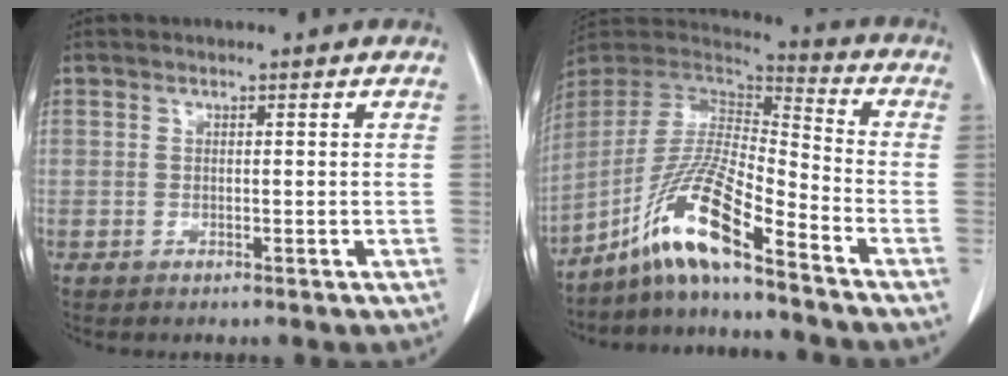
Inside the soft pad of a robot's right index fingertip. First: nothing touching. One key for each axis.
{"total": 13.3, "fx": -9.4, "fy": 0.3, "fz": 9.5, "tx": -0.188, "ty": 0.000, "tz": -0.177}